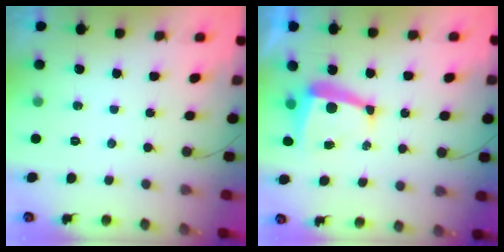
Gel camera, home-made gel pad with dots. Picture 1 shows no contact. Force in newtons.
{"total": 8.9, "press": 8.9, "slide": 0.7}